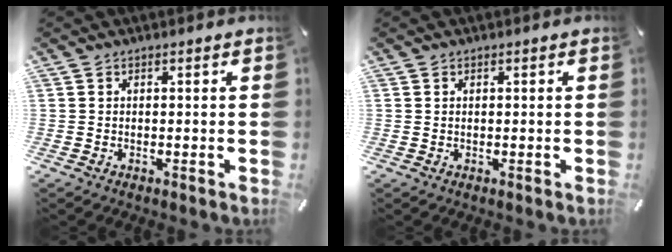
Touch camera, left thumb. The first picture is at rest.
{"total": 0.0}